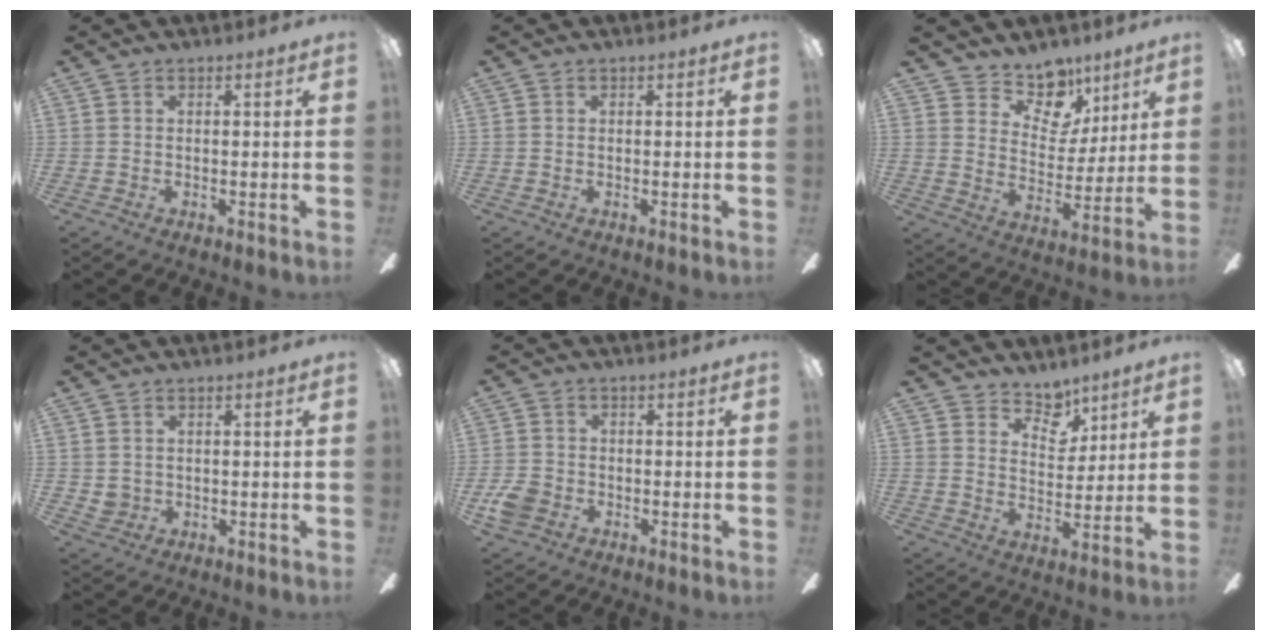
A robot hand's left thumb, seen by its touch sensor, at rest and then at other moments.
{"total": 0.0}
{"total": 12.1, "force": [9.1, 7.1, 3.6], "torque": [-0.057, -0.072, 0.173]}
{"total": 2.6, "force": [0.9, 2.4, 0.5], "torque": [-0.013, 0.004, 0.018]}
{"total": 4.9, "force": [-2.2, 3.8, 2.1], "torque": [-0.049, 0.012, -0.042]}
{"total": 7.2, "force": [5.9, 3.8, 1.5], "torque": [-0.022, -0.041, 0.109]}